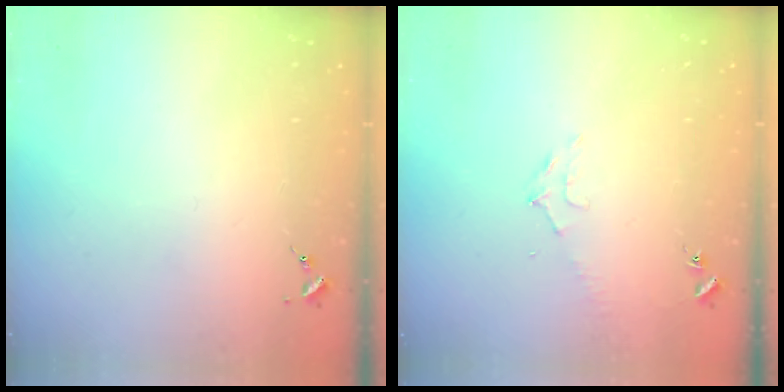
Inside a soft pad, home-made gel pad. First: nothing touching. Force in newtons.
{"total": 6.6, "press": 6.6, "slide": 0.8}